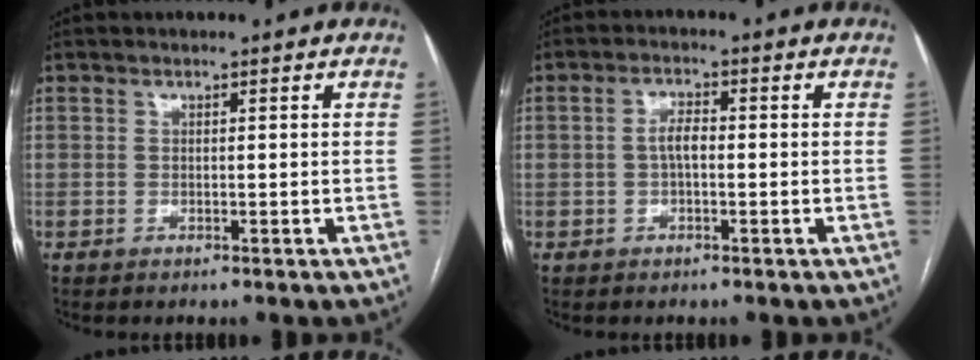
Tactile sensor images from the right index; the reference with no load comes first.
{"total": 2.8, "force": [-0.2, 1.1, 2.5], "torque": [-0.050, 0.009, -0.003]}